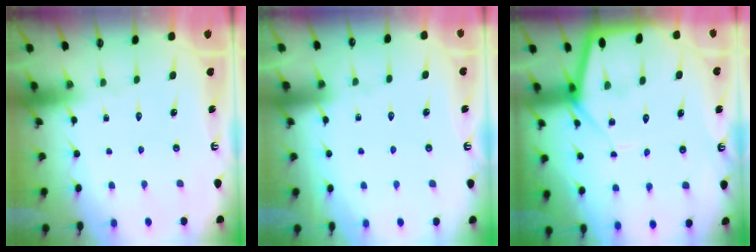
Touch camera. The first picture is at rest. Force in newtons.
{"total": 3.2, "press": 3.2, "slide": 0.4}
{"total": 8.0, "press": 8.0, "slide": 0.7}